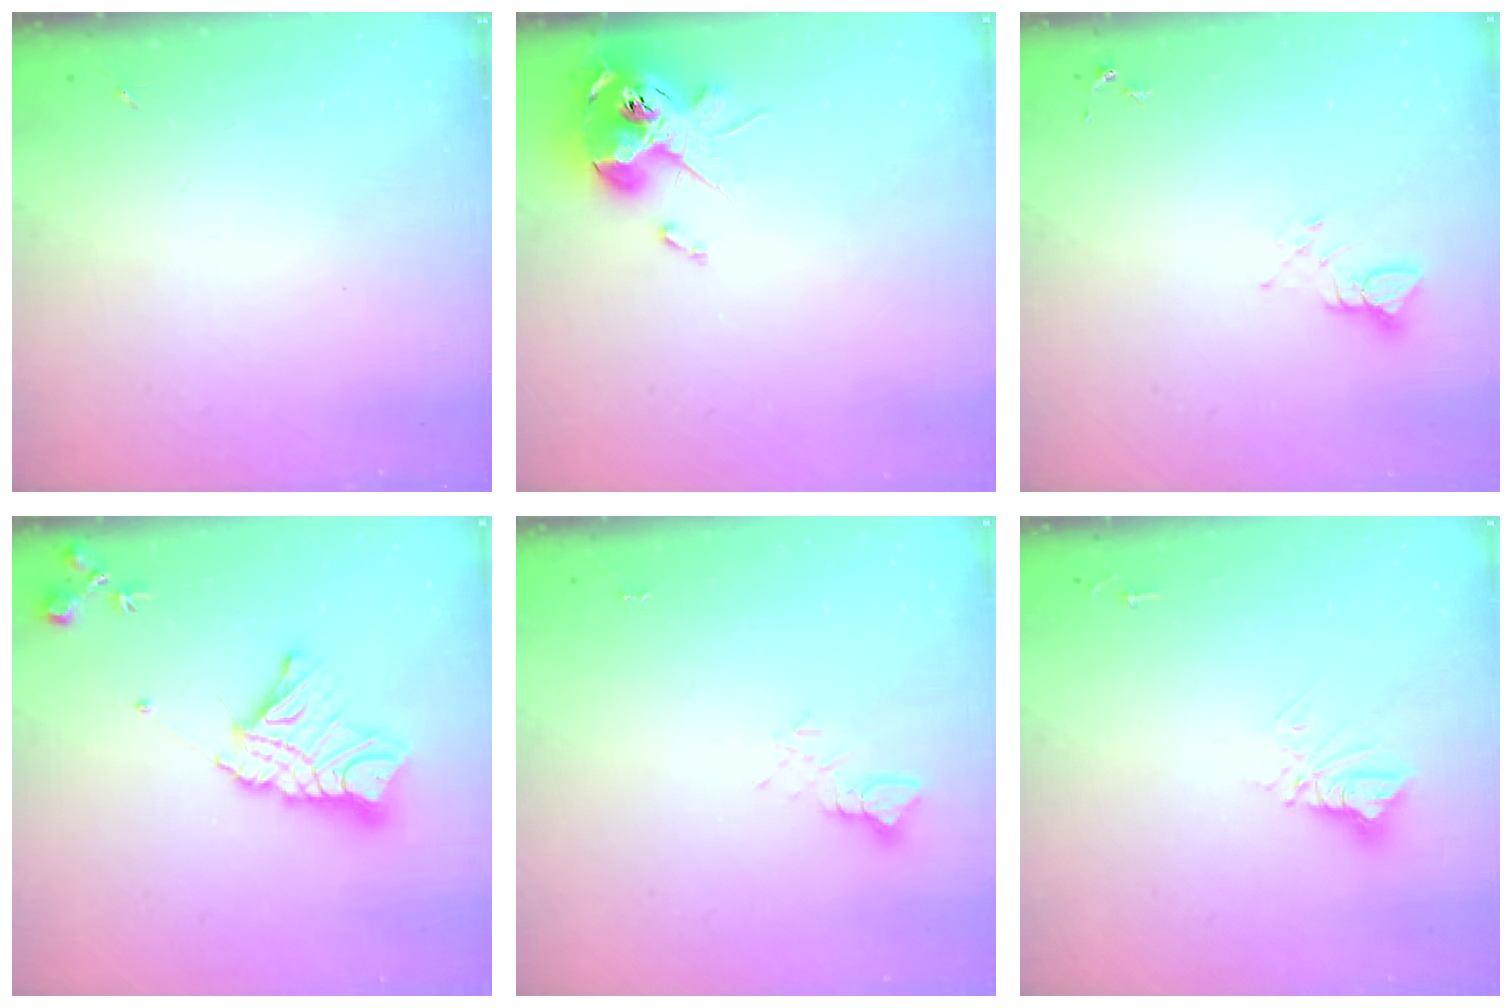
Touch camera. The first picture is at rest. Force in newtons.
{"total": 13.4, "press": 13.3, "slide": 1.4}
{"total": 3.9, "press": 3.9, "slide": 0.4}
{"total": 15.8, "press": 15.7, "slide": 1.4}
{"total": 4.2, "press": 4.2, "slide": 0.4}
{"total": 9.3, "press": 9.3, "slide": 0.8}